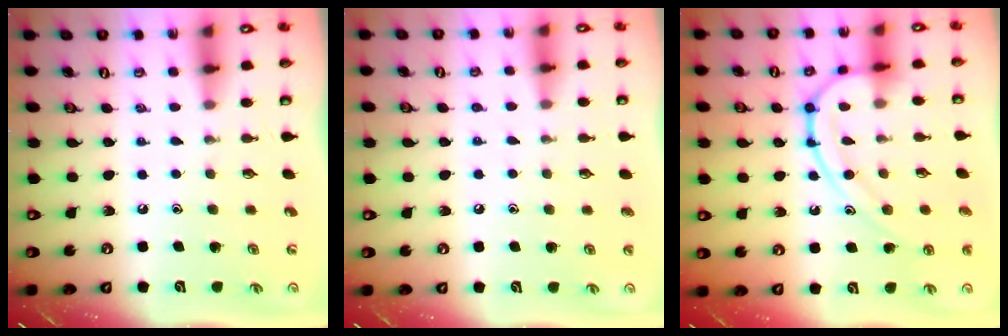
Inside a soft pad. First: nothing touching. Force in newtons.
{"total": 4.1, "press": 4.1, "slide": 0.4}
{"total": 12.3, "press": 12.2, "slide": 0.1}